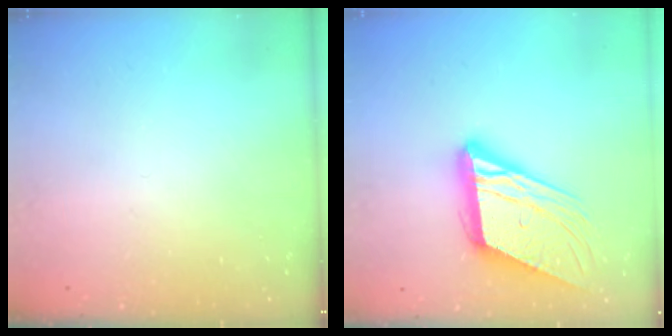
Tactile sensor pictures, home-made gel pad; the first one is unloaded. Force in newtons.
{"total": 18.2, "press": 18.0, "slide": 2.7}